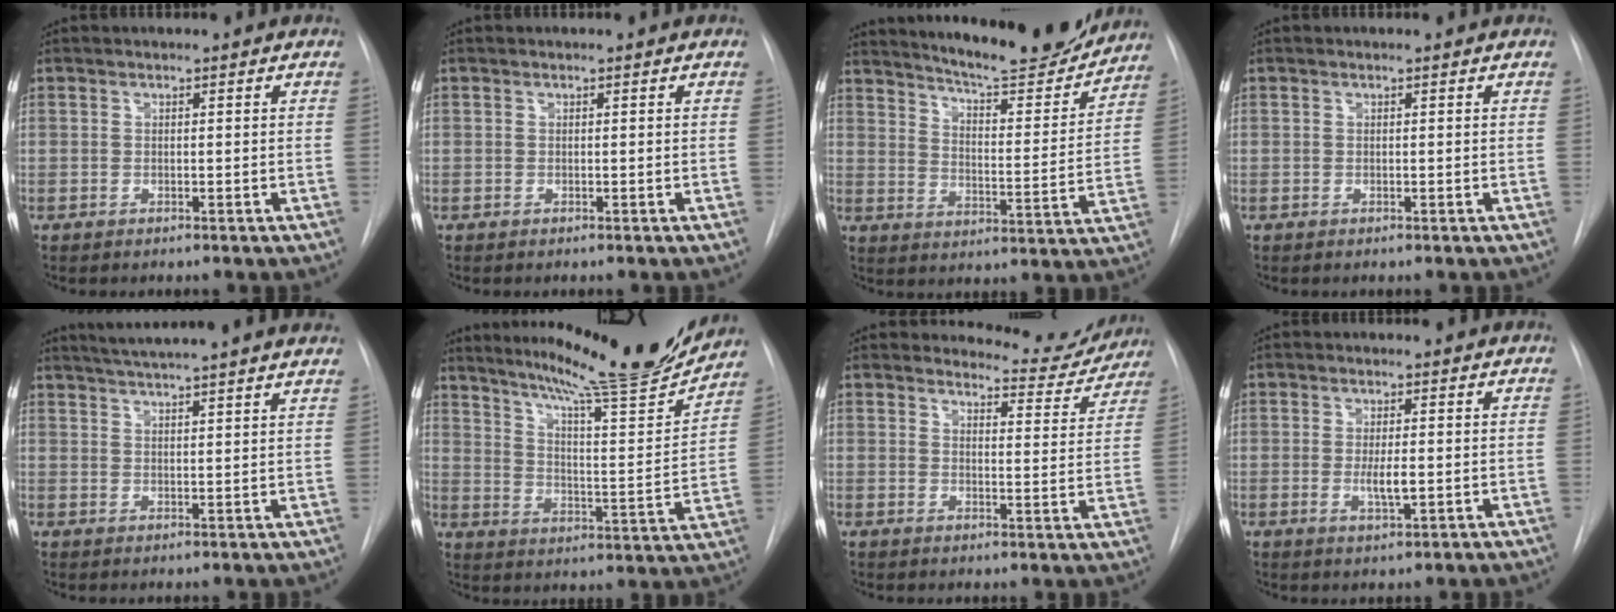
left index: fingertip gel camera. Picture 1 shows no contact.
{"total": 0.0}
{"total": 17.8, "force": [16.6, 1.6, 6.3], "torque": [-0.096, -0.042, 0.227]}
{"total": 0.0}
{"total": 16.1, "force": [14.4, -0.4, 7.2], "torque": [-0.122, 0.006, 0.186]}
{"total": 20.7, "force": [18.6, 0.1, 9.1], "torque": [-0.143, -0.057, 0.262]}
{"total": 7.9, "force": [7.7, 1.4, -0.5], "torque": [0.015, -0.034, 0.086]}
{"total": 3.3, "force": [-0.1, 0.7, 3.2], "torque": [-0.060, -0.005, -0.001]}